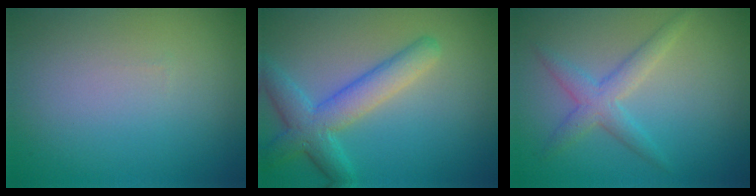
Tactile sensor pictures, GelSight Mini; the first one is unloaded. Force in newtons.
{"total": 4.6, "press": 4.6, "slide": 0.1}
{"total": 2.6, "press": 2.6, "slide": 0.1}